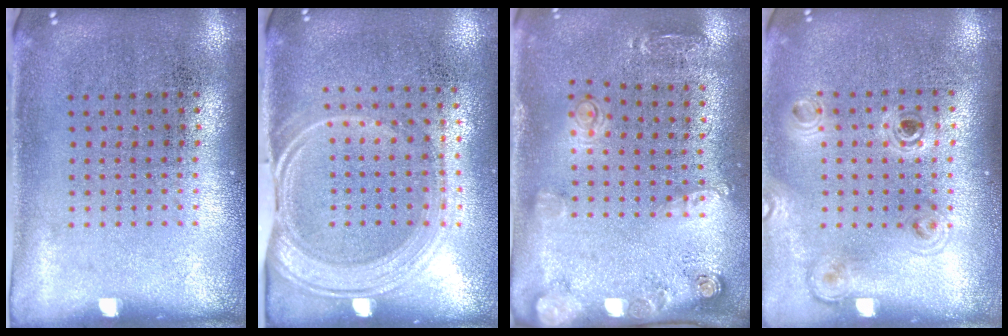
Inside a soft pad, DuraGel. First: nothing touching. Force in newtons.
{"total": 1.6, "press": 1.4, "slide": 0.9}
{"total": 1.7, "press": 1.4, "slide": 1.0}
{"total": 1.1, "press": 1.1, "slide": 0.3}